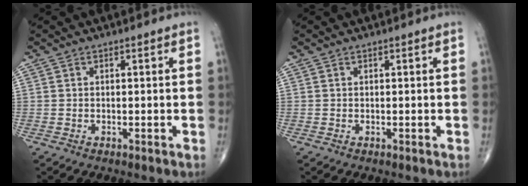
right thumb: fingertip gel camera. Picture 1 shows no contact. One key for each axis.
{"total": 0.0}